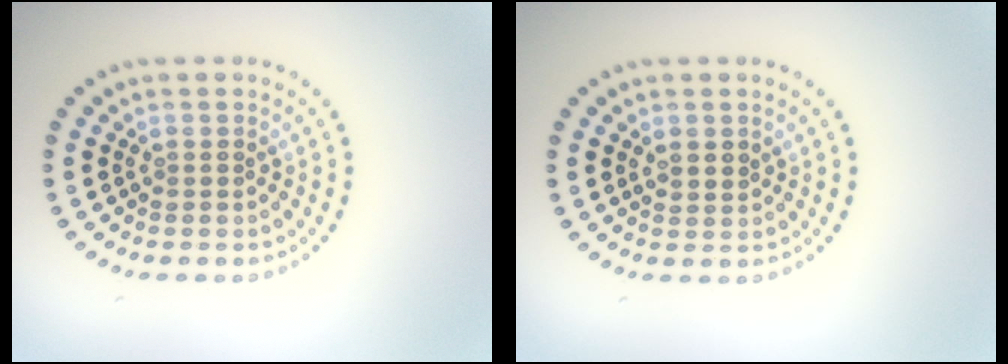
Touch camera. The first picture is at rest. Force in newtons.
{"total": 1.2, "press": 1.0, "slide": 0.6}